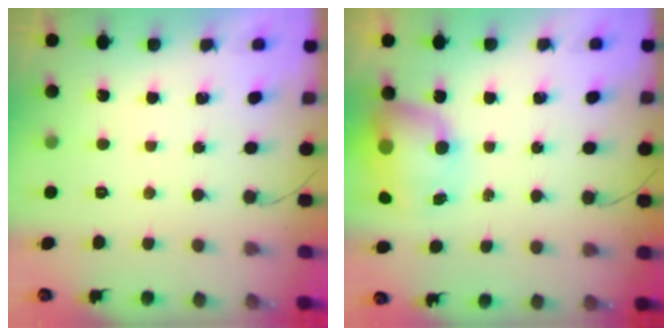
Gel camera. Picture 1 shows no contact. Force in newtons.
{"total": 10.3, "press": 10.0, "slide": 2.6}